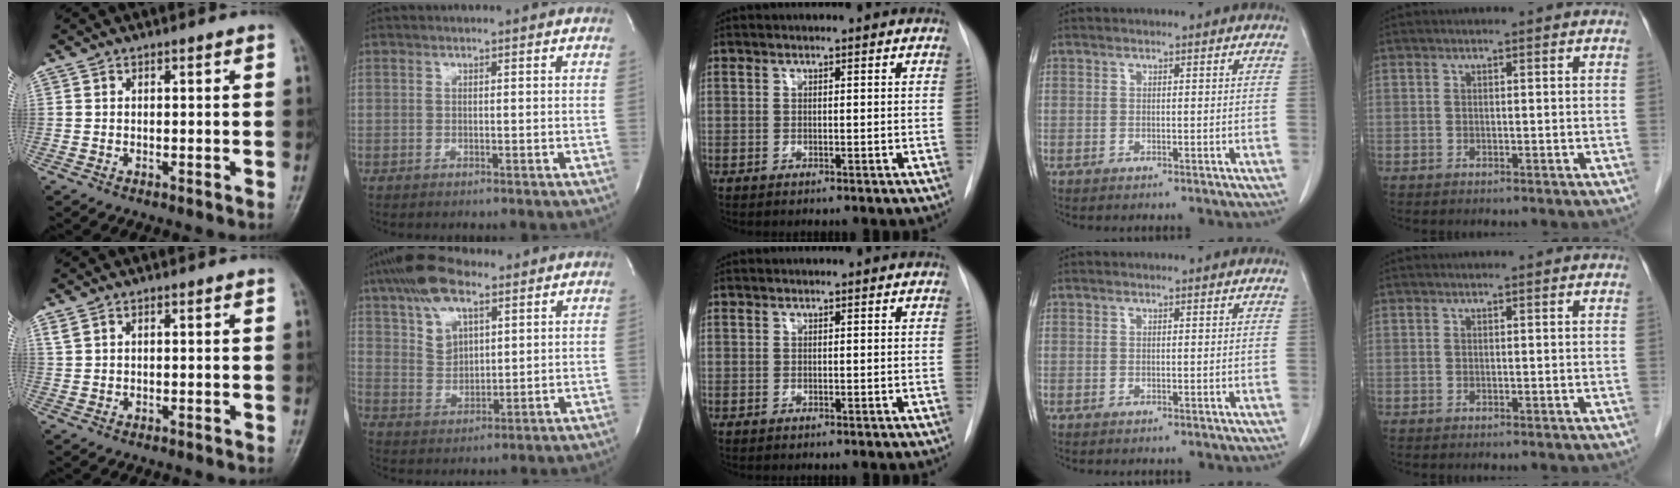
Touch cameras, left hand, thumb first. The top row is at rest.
{"thumb": {"total": 1.4, "force": [0.6, 0.7, 1.1], "torque": [-0.030, 0.015, 0.020]}, "index": {"total": 10.5, "force": [6.6, 4.5, 6.8], "torque": [-0.134, 0.018, 0.126]}}